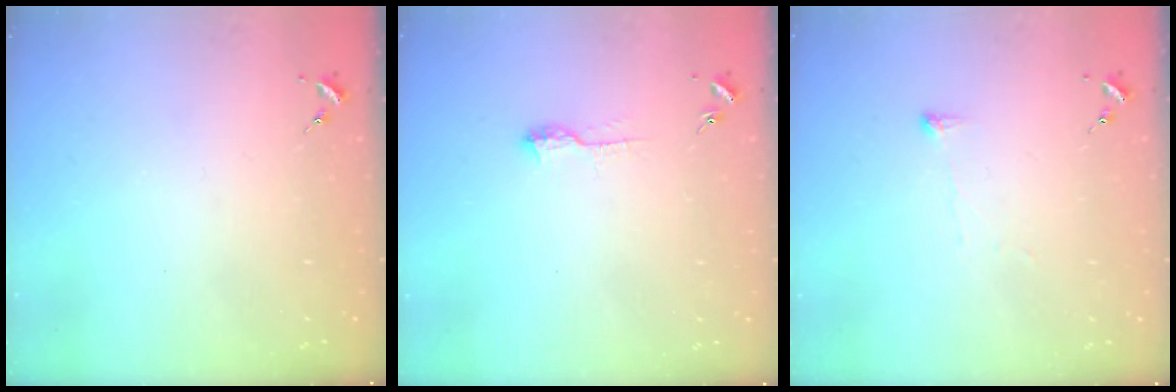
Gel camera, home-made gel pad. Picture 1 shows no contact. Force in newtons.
{"total": 6.7, "press": 6.6, "slide": 0.8}
{"total": 2.9, "press": 2.9, "slide": 0.4}